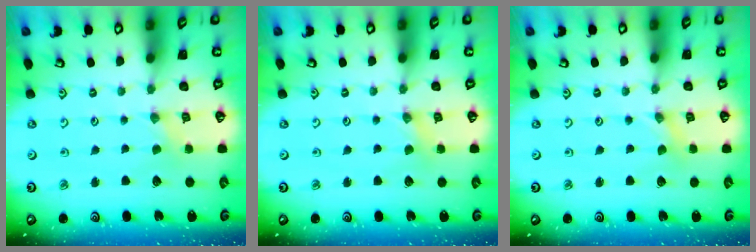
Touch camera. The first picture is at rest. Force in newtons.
{"total": 1.8, "press": 1.8, "slide": 0.3}
{"total": 0.0}